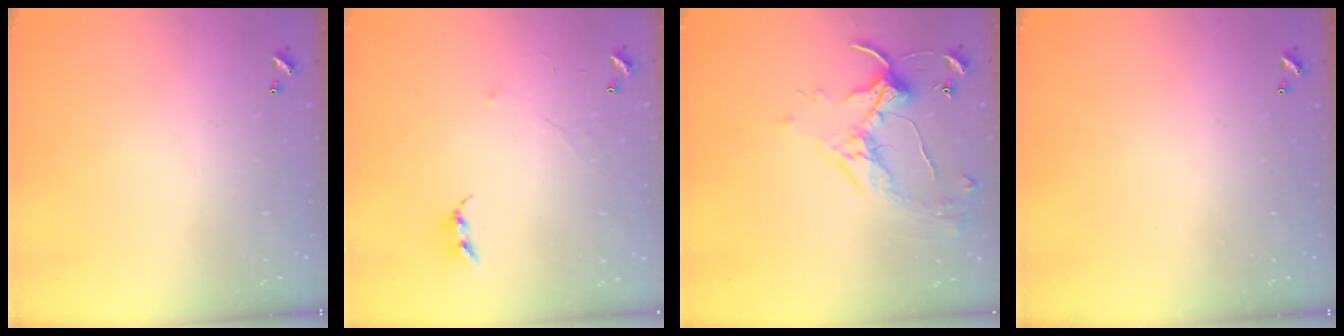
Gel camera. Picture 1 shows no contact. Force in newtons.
{"total": 2.7, "press": 2.7, "slide": 0.3}
{"total": 3.9, "press": 3.8, "slide": 0.5}
{"total": 0.0}